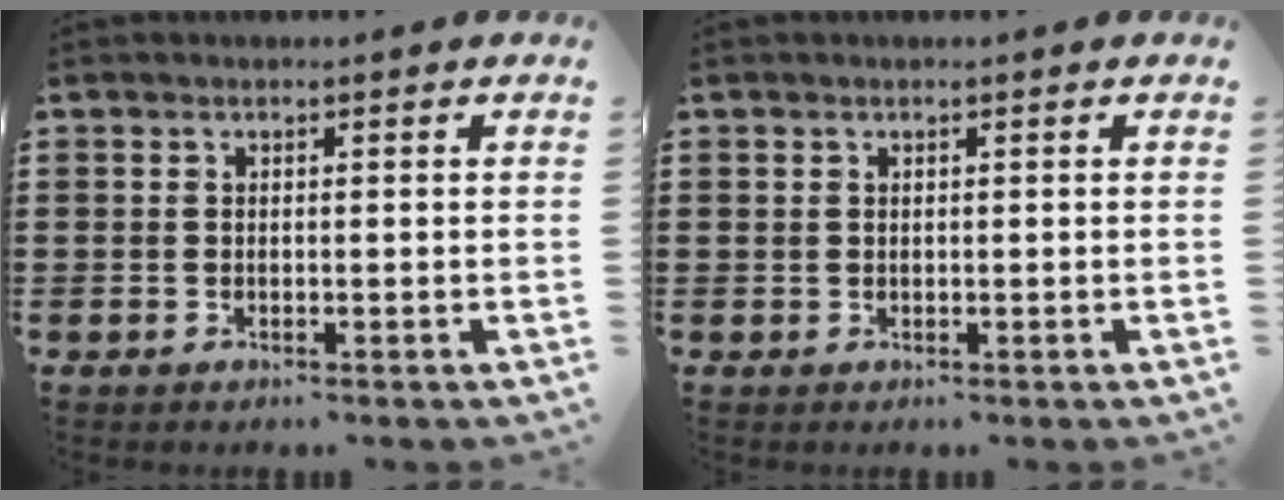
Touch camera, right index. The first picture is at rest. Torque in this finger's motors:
{"motor_torque": [-0.38, 0.32, -0.02, -0.01]}